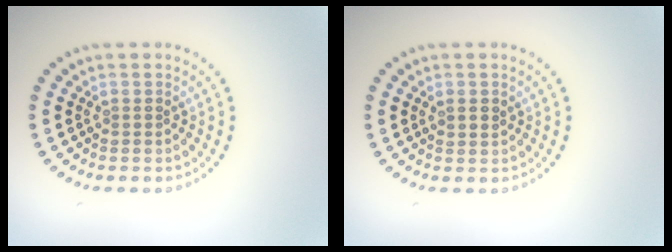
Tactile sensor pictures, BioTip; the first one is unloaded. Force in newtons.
{"total": 1.0, "press": 1.0, "slide": 0.4}